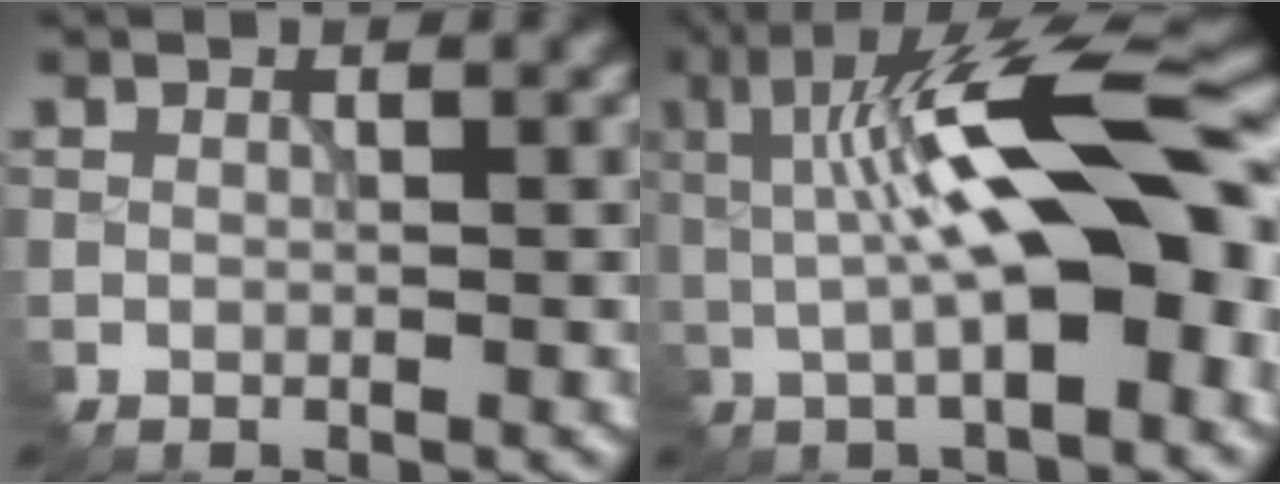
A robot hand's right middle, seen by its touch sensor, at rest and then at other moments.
{"total": 12.8, "force": [1.0, 3.7, 12.2], "torque": [-0.173, 0.018, 0.006]}